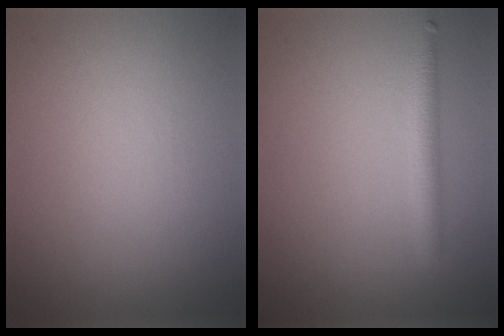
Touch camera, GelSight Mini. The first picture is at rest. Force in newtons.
{"total": 2.3, "press": 2.3, "slide": 0.1}